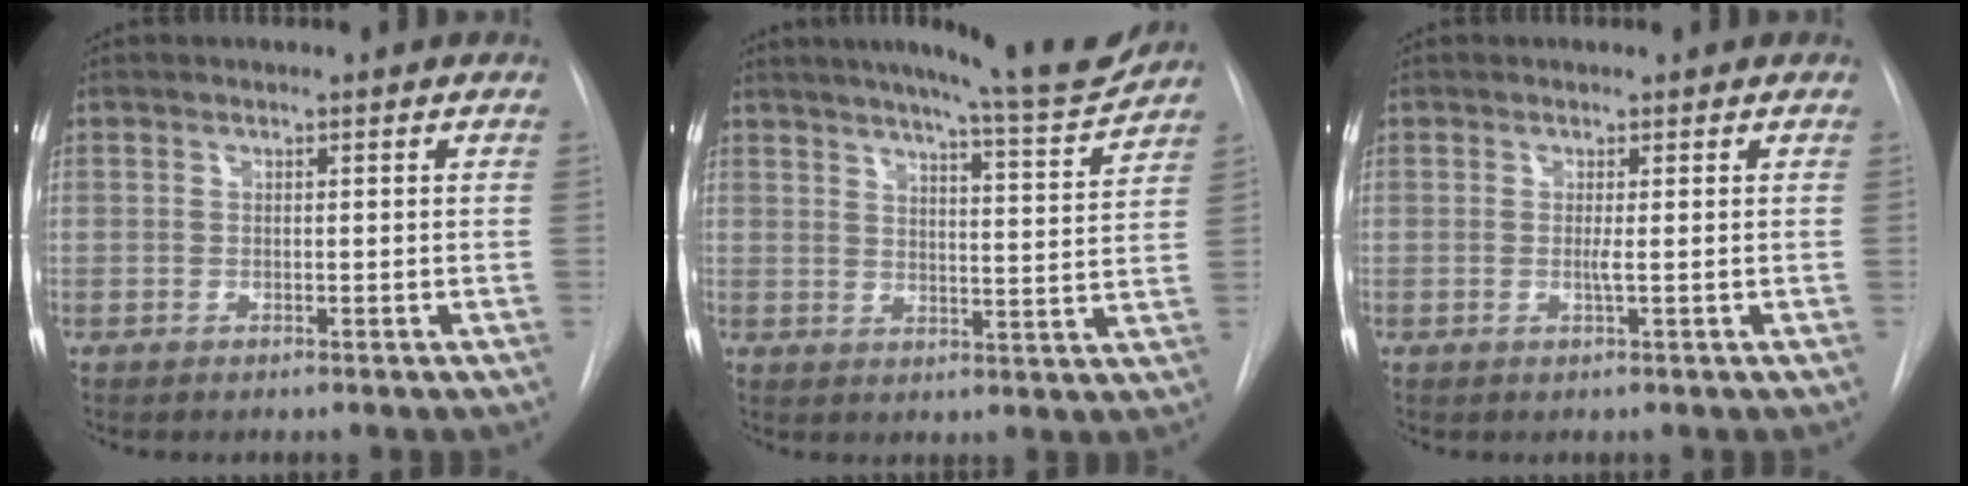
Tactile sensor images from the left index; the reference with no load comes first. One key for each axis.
{"total": 13.3, "fx": 12.2, "fy": -0.2, "fz": 5.3, "tx": -0.075, "ty": -0.036, "tz": 0.156}
{"total": 0.9, "fx": -0.2, "fy": -0.3, "fz": 0.8, "tx": -0.017, "ty": -0.005, "tz": -0.003}